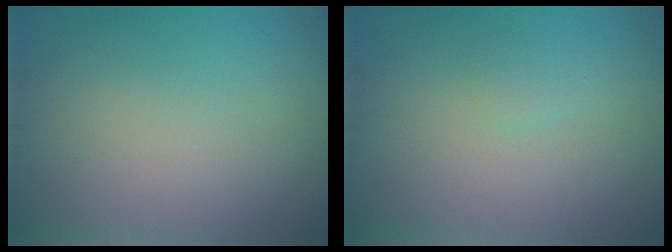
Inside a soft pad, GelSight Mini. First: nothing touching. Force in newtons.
{"total": 0.8, "press": 0.8, "slide": 0.0}